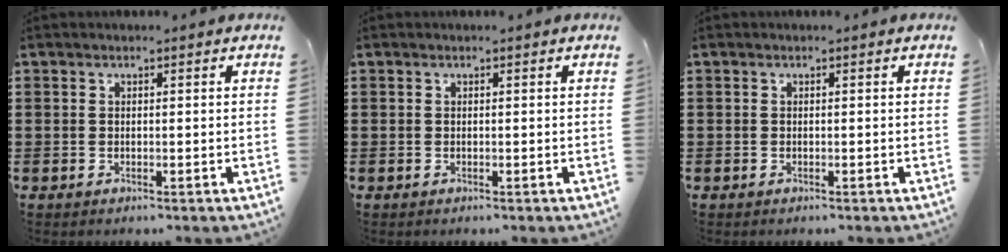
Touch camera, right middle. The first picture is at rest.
{"total": 0.0}
{"total": 0.0}